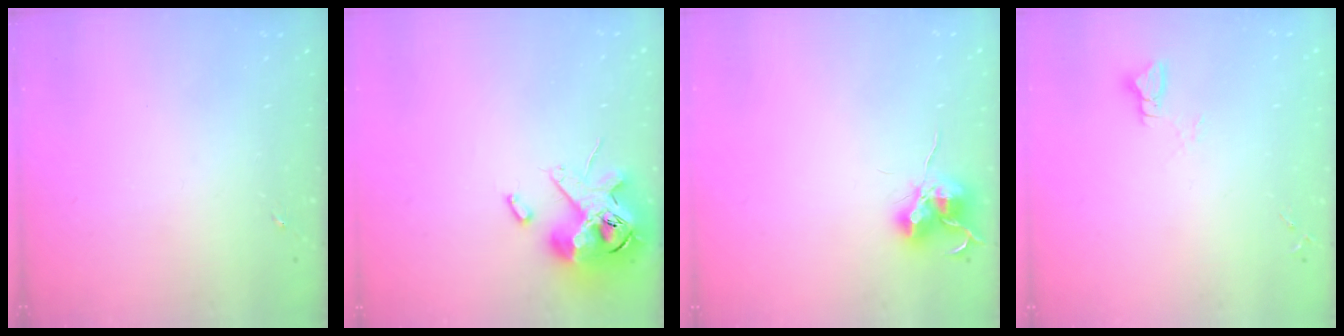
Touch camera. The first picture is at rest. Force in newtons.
{"total": 14.5, "press": 14.3, "slide": 2.4}
{"total": 10.9, "press": 10.8, "slide": 0.8}
{"total": 2.9, "press": 2.9, "slide": 0.2}